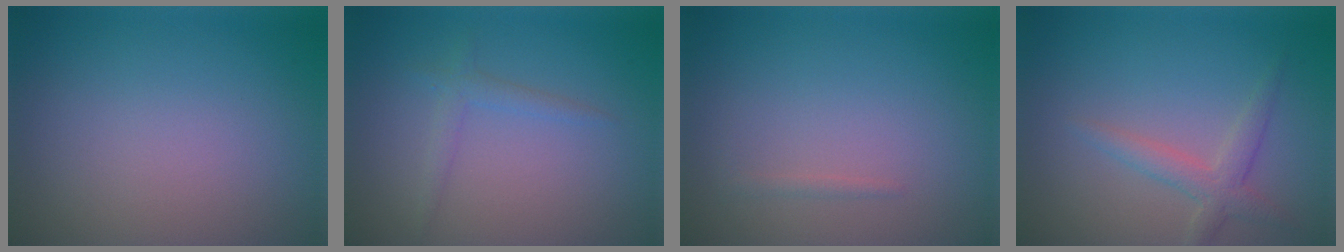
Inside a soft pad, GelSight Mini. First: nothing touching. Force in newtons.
{"total": 1.4, "press": 1.4, "slide": 0.1}
{"total": 0.6, "press": 0.6, "slide": 0.0}
{"total": 2.4, "press": 2.4, "slide": 0.1}